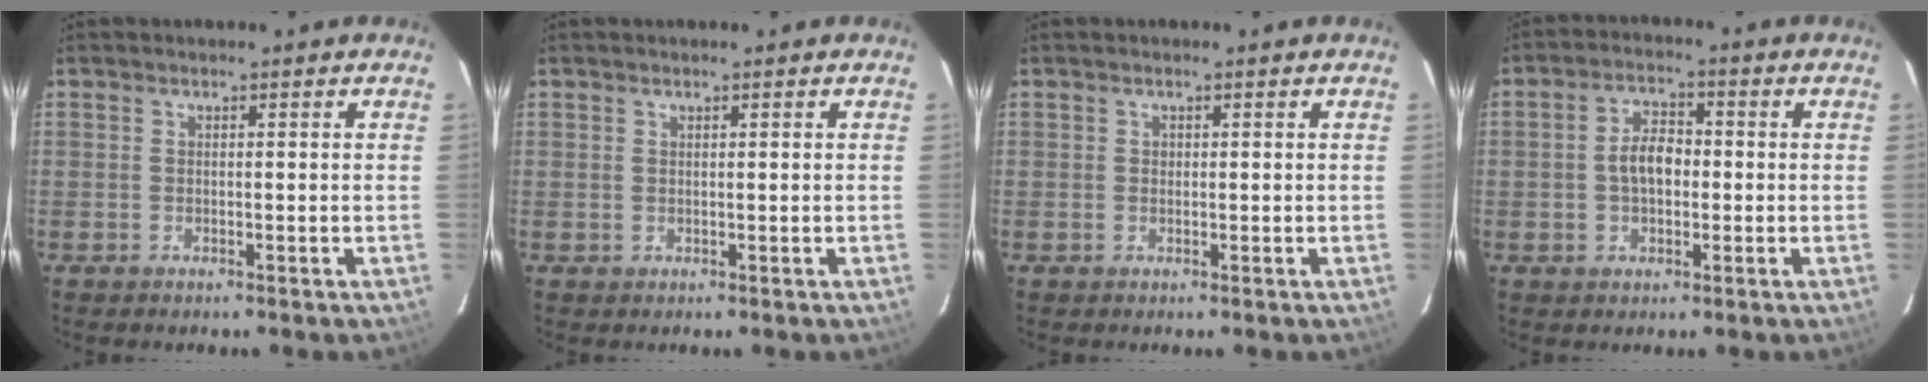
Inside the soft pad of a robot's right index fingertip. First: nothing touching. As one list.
[{"total": 0.6, "force": [0.3, 0.5, 0.0], "torque": [0.001, 0.002, 0.005]}, {"total": 0.6, "force": [0.1, 0.6, 0.0], "torque": [0.002, 0.003, 0.001]}, {"total": 5.6, "force": [-0.4, 3.4, 4.4], "torque": [-0.083, 0.014, -0.004]}]